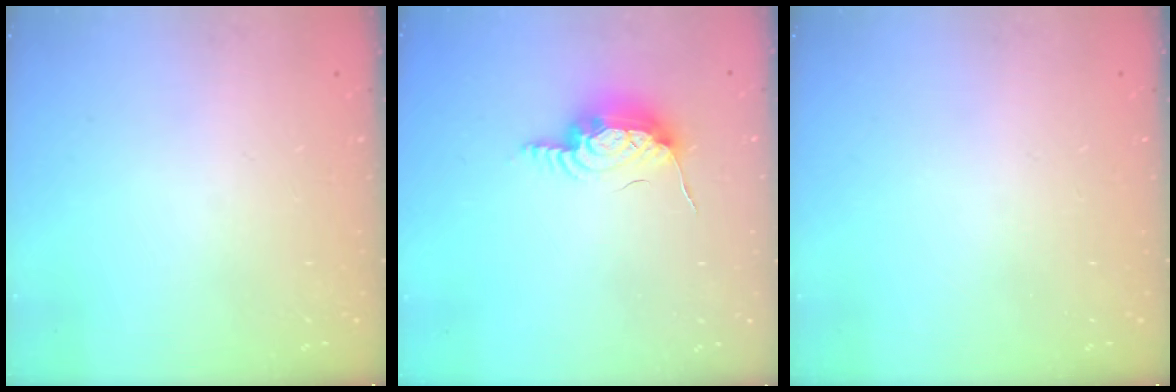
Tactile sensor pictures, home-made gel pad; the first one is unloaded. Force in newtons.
{"total": 10.4, "press": 10.4, "slide": 1.1}
{"total": 0.0}